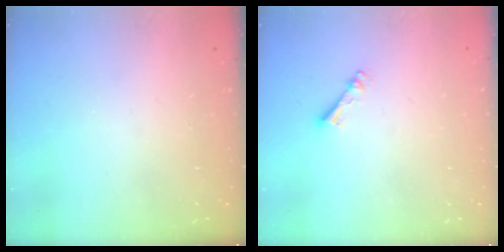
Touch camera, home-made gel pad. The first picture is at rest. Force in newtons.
{"total": 2.7, "press": 2.7, "slide": 0.4}